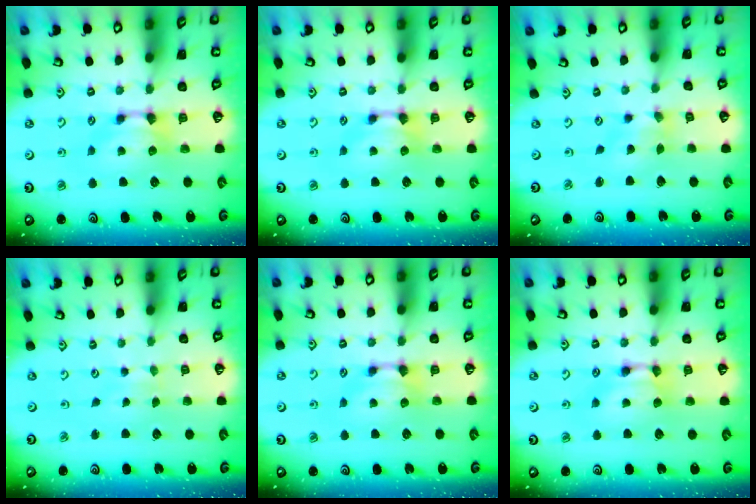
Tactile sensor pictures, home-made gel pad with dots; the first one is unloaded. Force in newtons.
{"total": 0.0}
{"total": 1.5, "press": 1.1, "slide": 1.0}
{"total": 3.6, "press": 3.6, "slide": 0.1}
{"total": 0.0}
{"total": 1.6, "press": 1.6, "slide": 0.2}